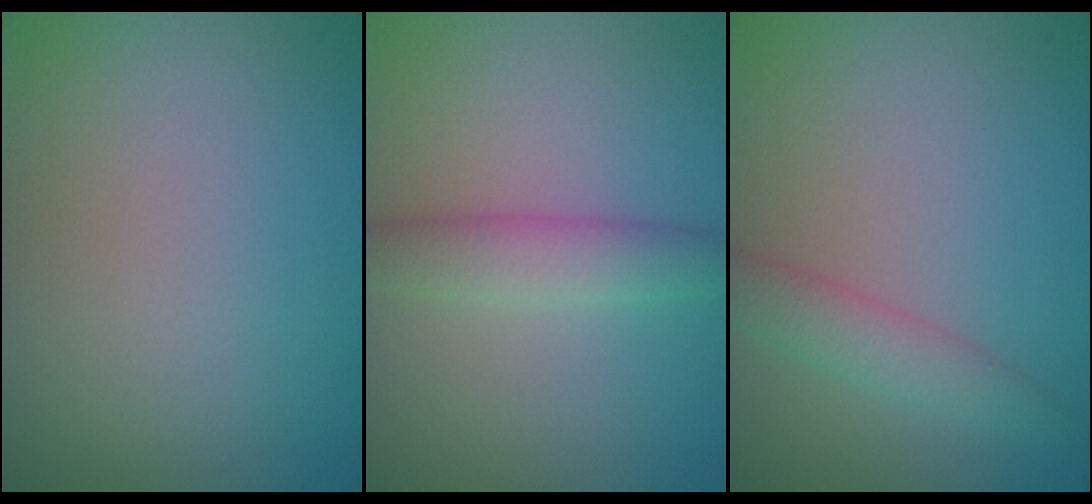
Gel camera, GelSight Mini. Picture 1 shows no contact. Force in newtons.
{"total": 2.9, "press": 2.9, "slide": 0.1}
{"total": 2.7, "press": 2.7, "slide": 0.2}